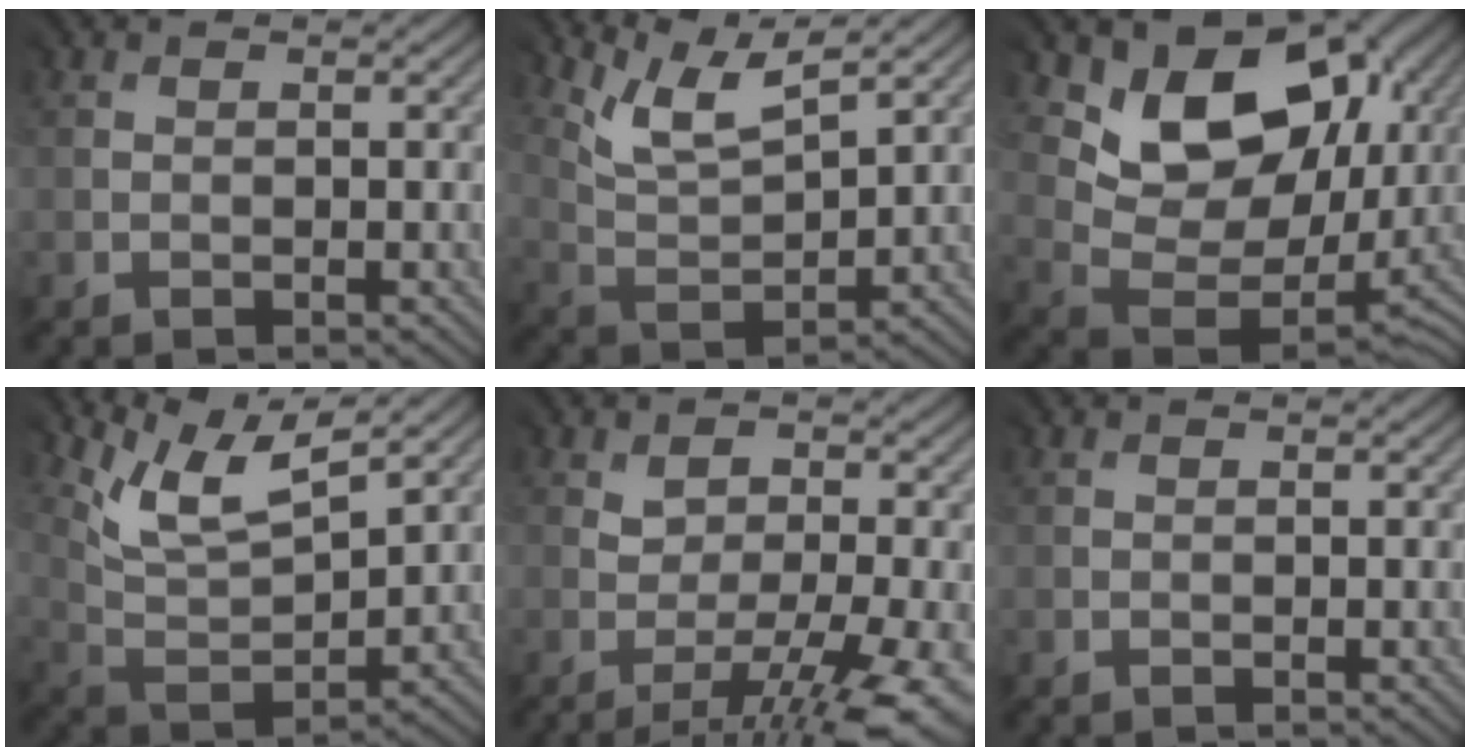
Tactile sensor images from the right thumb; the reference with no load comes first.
{"total": 7.6, "force": [6.8, 1.4, 3.0], "torque": [-0.077, 0.003, 0.138]}
{"total": 12.8, "force": [6.2, 9.1, 6.6], "torque": [-0.093, -0.008, 0.123]}
{"total": 8.7, "force": [7.5, 2.0, 4.0], "torque": [-0.100, 0.005, 0.147]}
{"total": 8.1, "force": [-2.7, 3.1, 7.0], "torque": [-0.100, -0.010, -0.036]}
{"total": 0.0}